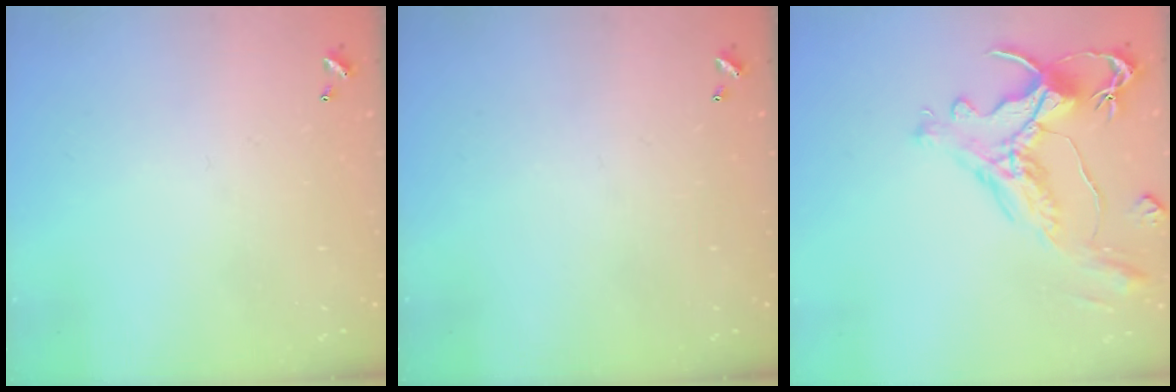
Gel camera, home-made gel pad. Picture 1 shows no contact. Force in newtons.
{"total": 0.0}
{"total": 1.5, "press": 0.7, "slide": 1.3}